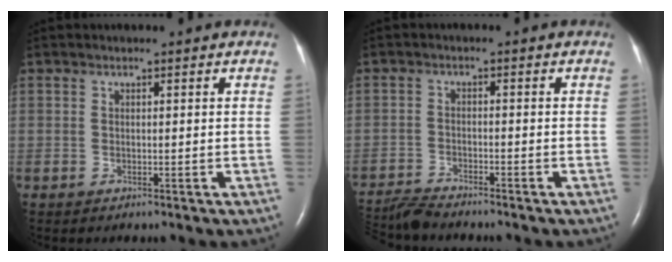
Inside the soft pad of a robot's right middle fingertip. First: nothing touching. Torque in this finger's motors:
{"motor_torque": [0.26, -0.40, 0.00, 0.03]}